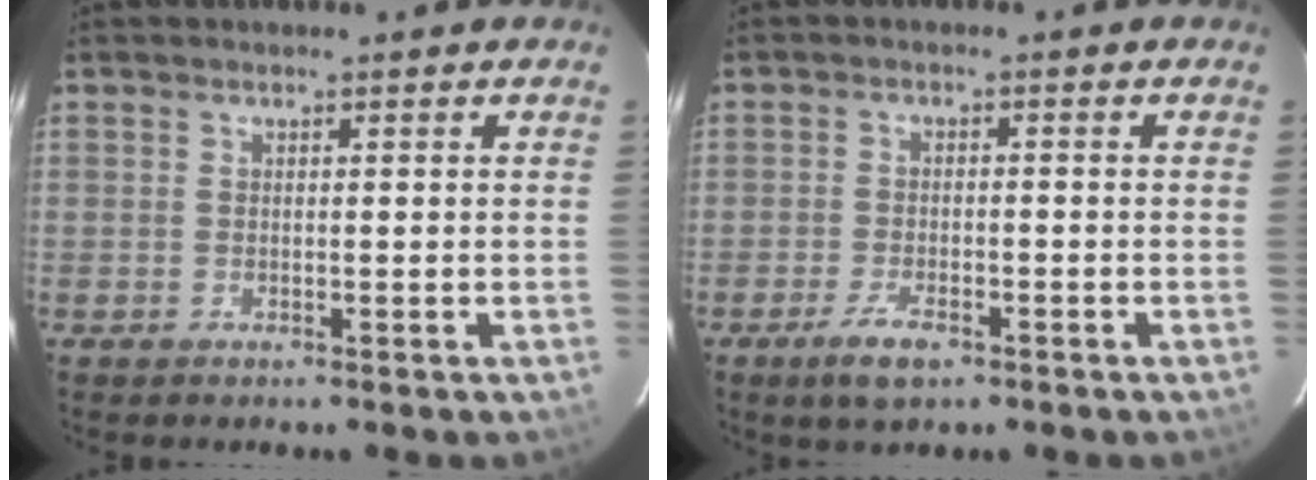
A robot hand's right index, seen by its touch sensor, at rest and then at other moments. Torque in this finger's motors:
{"motor_torque": [0.12, -0.37, 0.05, -0.06]}